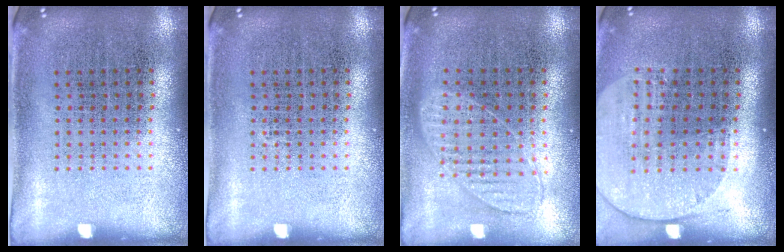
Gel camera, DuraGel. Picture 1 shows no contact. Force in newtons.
{"total": 0.0}
{"total": 0.9, "press": 0.9, "slide": 0.2}
{"total": 1.7, "press": 1.5, "slide": 0.7}